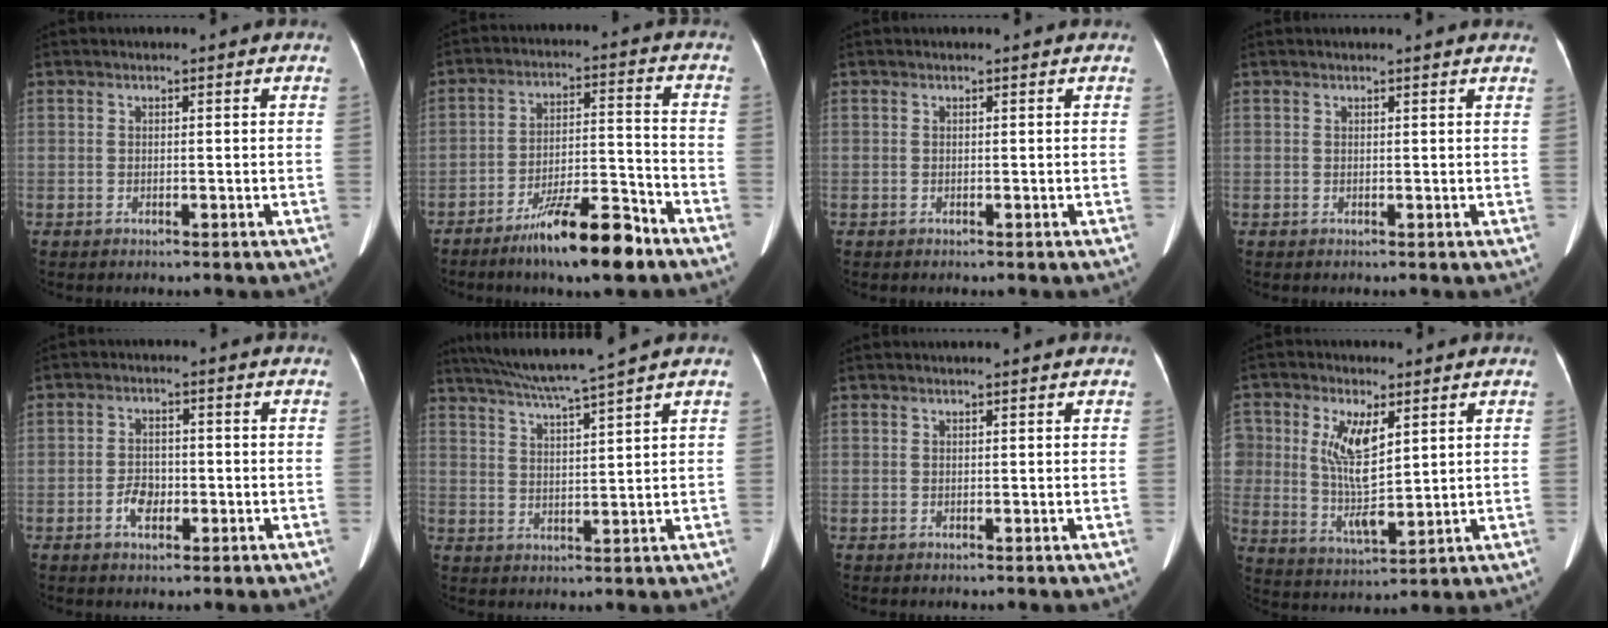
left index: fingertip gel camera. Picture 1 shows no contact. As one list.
[{"total": 11.5, "force": [-8.3, 1.5, 7.8], "torque": [-0.132, -0.003, -0.142]}, {"total": 0.0}, {"total": 4.6, "force": [4.4, 0.2, 1.6], "torque": [-0.019, 0.013, 0.034]}, {"total": 3.6, "force": [-1.6, 2.1, 2.5], "torque": [-0.050, 0.005, -0.029]}, {"total": 9.0, "force": [7.6, -2.1, 4.5], "torque": [-0.077, 0.006, 0.129]}, {"total": 0.9, "force": [0.8, 0.1, 0.4], "torque": [-0.008, 0.020, 0.007]}, {"total": 9.9, "force": [2.5, 4.7, 8.3], "torque": [-0.167, 0.004, 0.054]}]